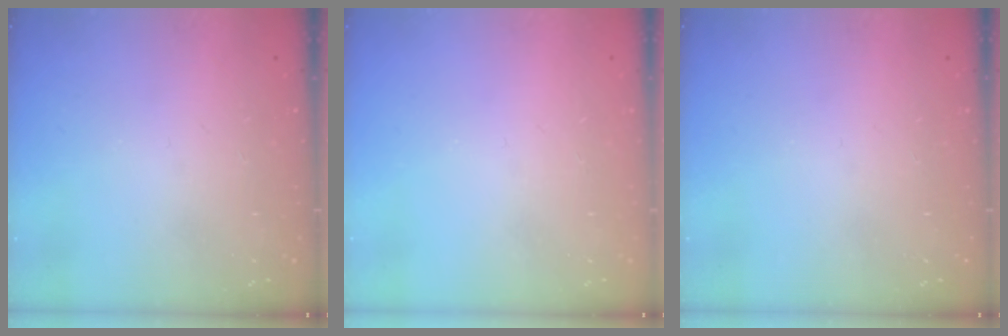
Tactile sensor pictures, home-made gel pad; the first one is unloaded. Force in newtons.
{"total": 0.0}
{"total": 0.0}